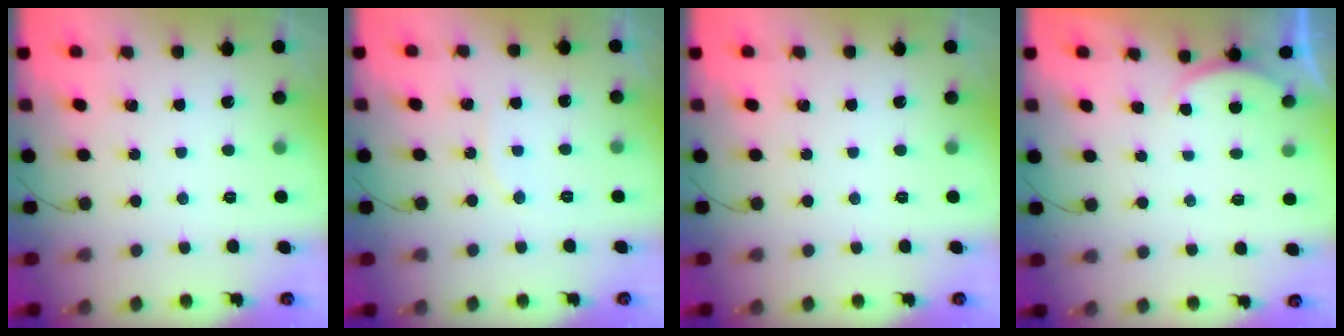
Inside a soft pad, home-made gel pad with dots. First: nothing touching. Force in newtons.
{"total": 3.4, "press": 3.4, "slide": 0.6}
{"total": 0.0}
{"total": 2.0, "press": 1.9, "slide": 0.6}